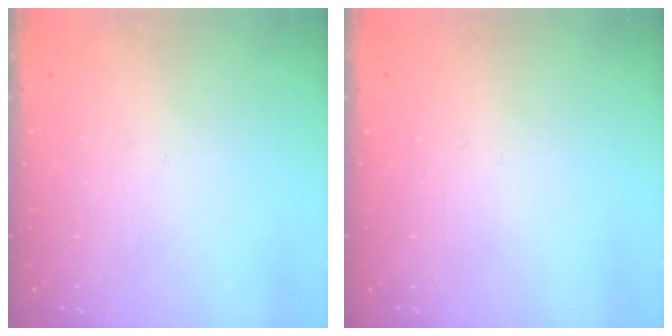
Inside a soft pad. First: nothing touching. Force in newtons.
{"total": 0.0}